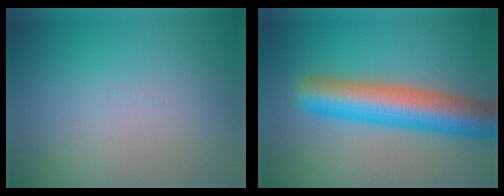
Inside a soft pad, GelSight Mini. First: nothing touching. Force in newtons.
{"total": 8.4, "press": 8.4, "slide": 0.2}